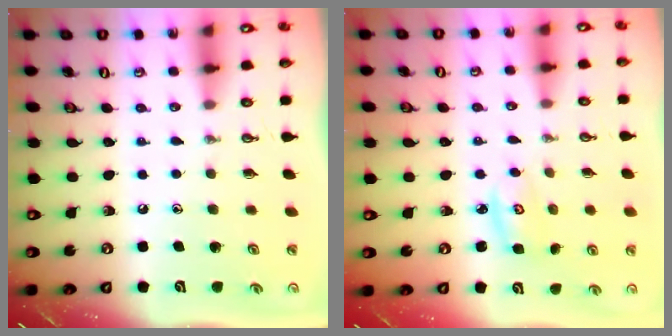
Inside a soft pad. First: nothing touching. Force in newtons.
{"total": 3.4, "press": 3.4, "slide": 0.1}